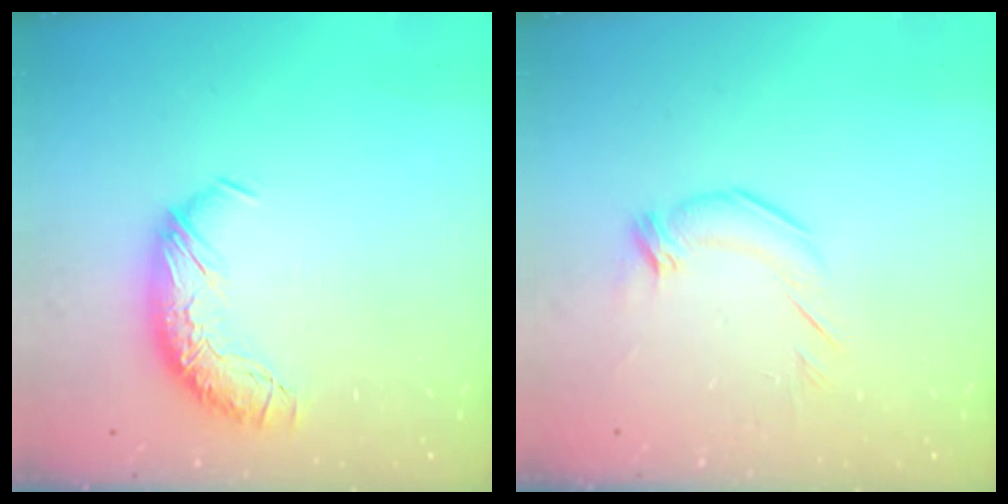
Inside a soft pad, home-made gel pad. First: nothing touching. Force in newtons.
{"total": 2.7, "press": 1.7, "slide": 2.1}